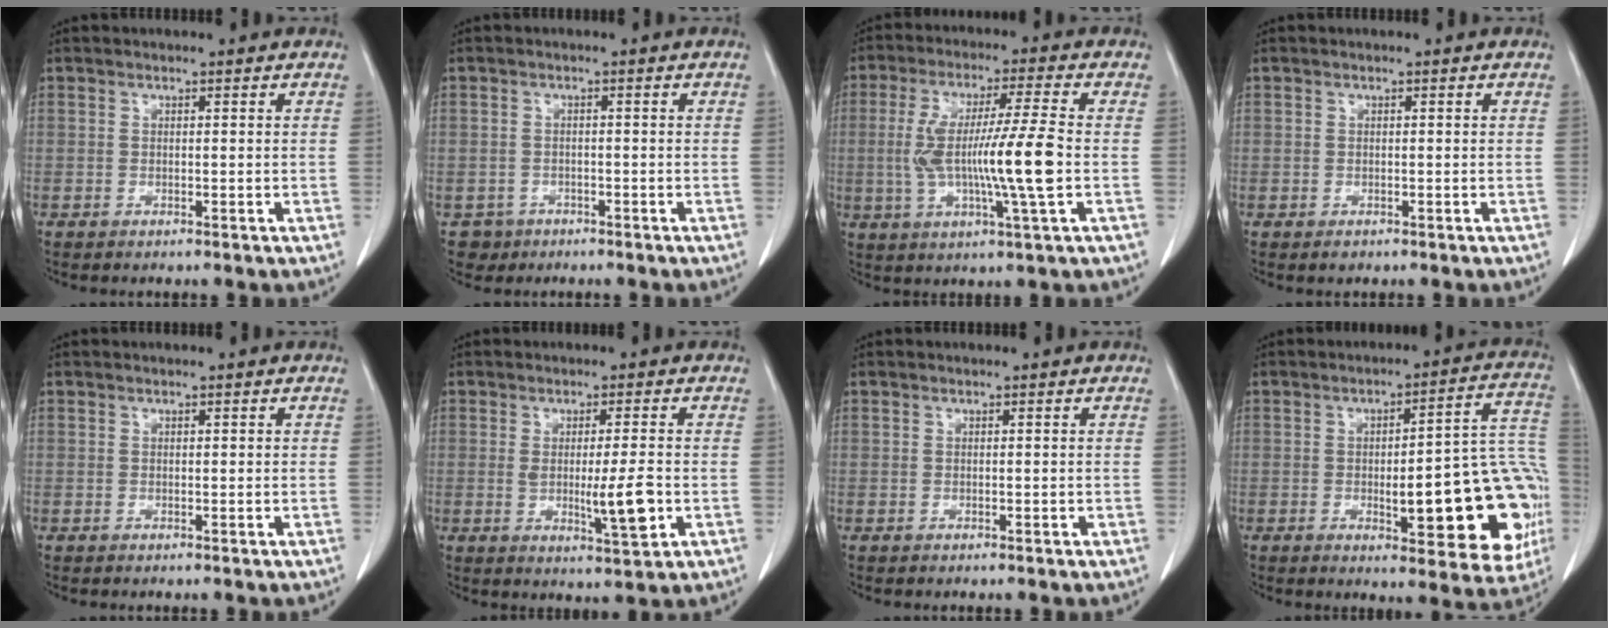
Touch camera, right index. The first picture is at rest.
{"total": 3.0, "force": [-1.4, 2.6, -0.4], "torque": [0.006, 0.011, -0.022]}
{"total": 12.7, "force": [-1.1, -0.2, 12.6], "torque": [-0.247, 0.001, -0.022]}
{"total": 1.1, "force": [-0.4, 1.0, 0.1], "torque": [0.000, 0.004, -0.005]}
{"total": 0.0}
{"total": 6.3, "force": [-0.9, 0.6, 6.2], "torque": [-0.096, -0.012, -0.010]}
{"total": 0.0}
{"total": 21.1, "force": [-4.1, 5.4, 20.0], "torque": [-0.166, 0.035, -0.033]}